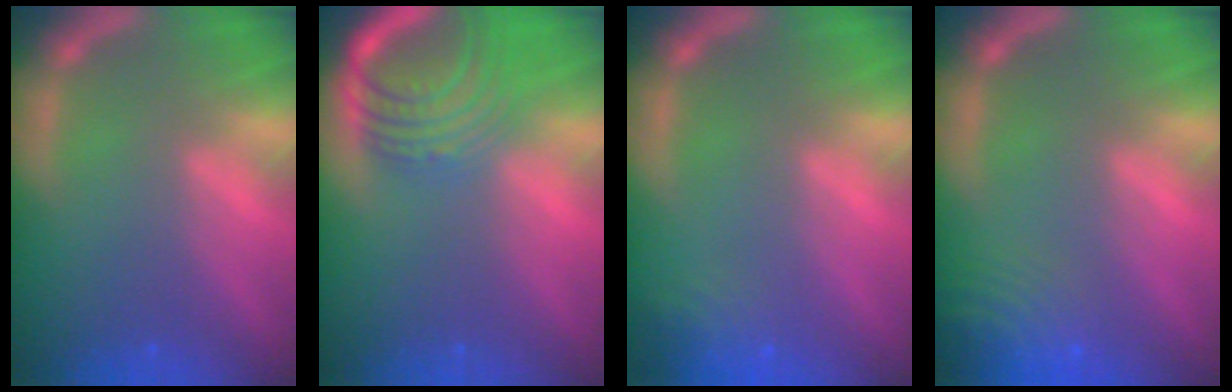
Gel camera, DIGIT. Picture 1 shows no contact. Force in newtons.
{"total": 8.5}
{"total": 3.0}
{"total": 8.5}